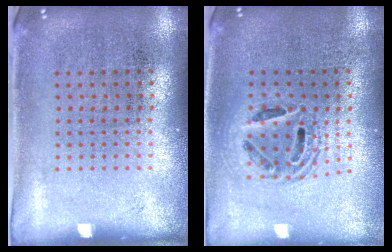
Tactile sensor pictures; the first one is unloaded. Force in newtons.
{"total": 1.6, "press": 1.4, "slide": 0.8}